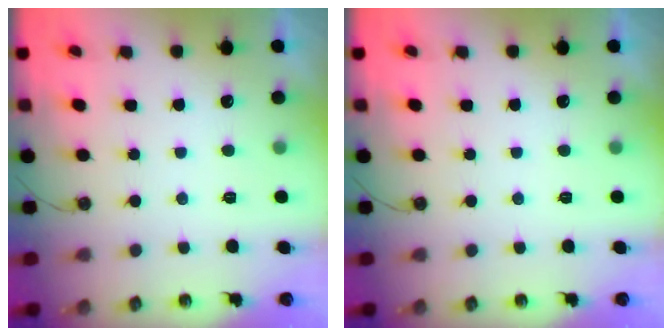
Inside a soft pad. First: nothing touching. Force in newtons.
{"total": 0.0}